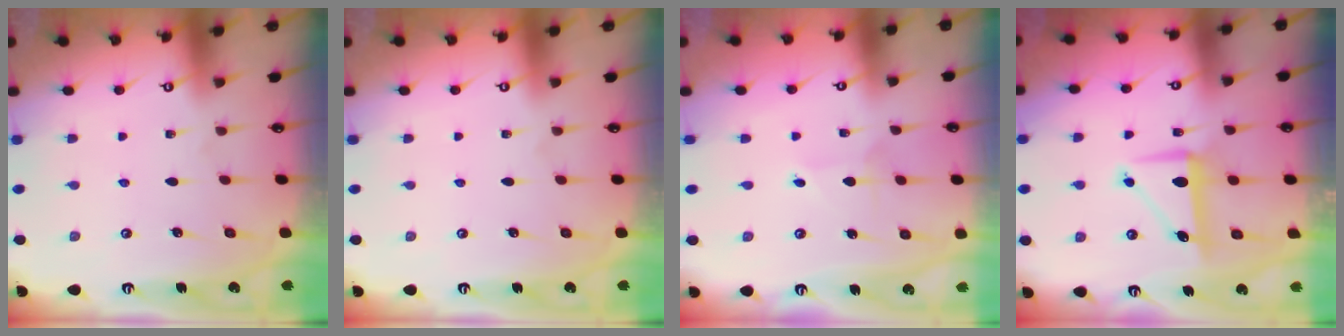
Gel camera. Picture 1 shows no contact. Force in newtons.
{"total": 0.0}
{"total": 2.8, "press": 2.7, "slide": 0.3}
{"total": 8.5, "press": 8.5, "slide": 0.3}